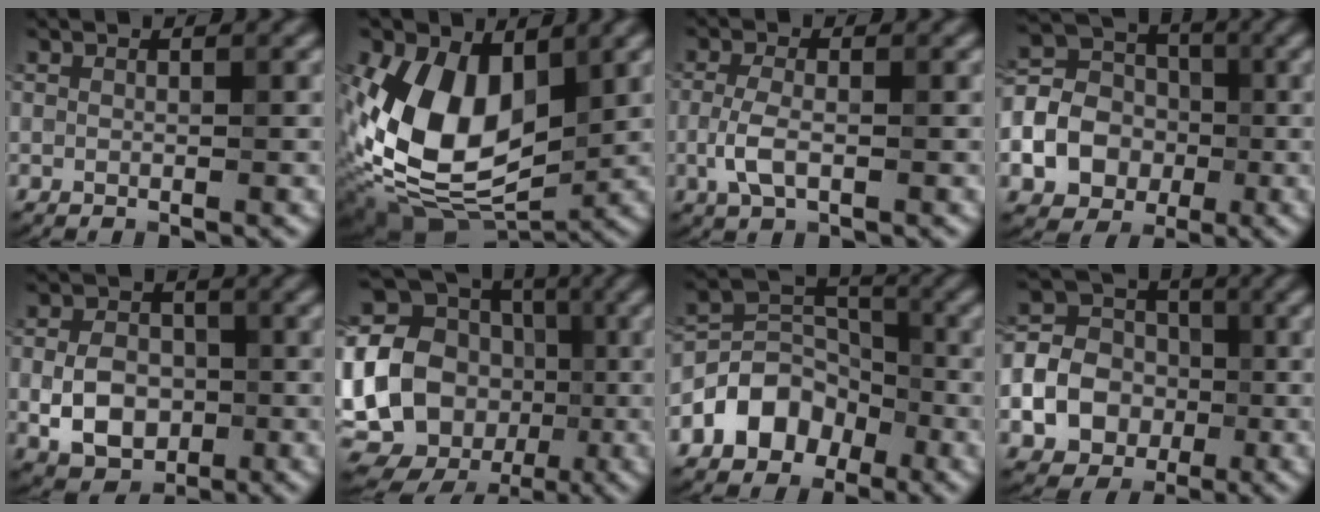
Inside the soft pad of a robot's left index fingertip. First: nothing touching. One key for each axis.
{"total": 10.4, "fx": 1.2, "fy": 6.5, "fz": 8.1, "tx": -0.169, "ty": -0.014, "tz": 0.027}
{"total": 2.9, "fx": -0.8, "fy": 1.2, "fz": 2.5, "tx": -0.061, "ty": 0.003, "tz": -0.015}
{"total": 13.0, "fx": -2.9, "fy": 11.3, "fz": 5.7, "tx": -0.145, "ty": -0.005, "tz": -0.074}
{"total": 5.4, "fx": -1.2, "fy": 3.9, "fz": 3.6, "tx": -0.068, "ty": 0.004, "tz": -0.023}
{"total": 21.3, "fx": -2.0, "fy": 19.0, "fz": 9.3, "tx": -0.200, "ty": 0.021, "tz": -0.072}
{"total": 5.7, "fx": -3.0, "fy": 4.0, "fz": 2.7, "tx": -0.032, "ty": 0.007, "tz": -0.059}
{"total": 13.0, "fx": -2.9, "fy": 11.3, "fz": 5.6, "tx": -0.141, "ty": -0.007, "tz": -0.071}